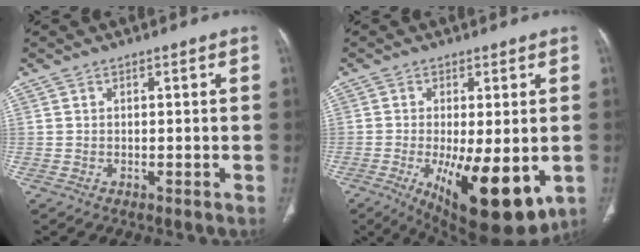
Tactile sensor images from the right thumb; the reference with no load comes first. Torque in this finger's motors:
{"motor_torque": [2.92, 2.09, 1.24, -1.14, 0.46]}